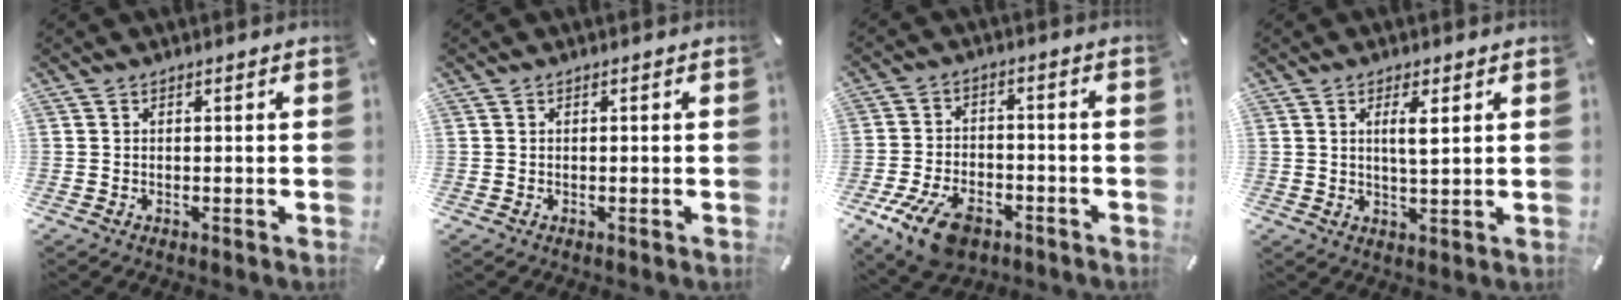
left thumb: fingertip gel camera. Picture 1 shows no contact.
{"total": 0.0}
{"total": 10.8, "force": [-6.4, 6.0, 6.4], "torque": [-0.124, 0.031, -0.113]}
{"total": 4.7, "force": [1.5, 1.3, 4.2], "torque": [-0.073, -0.004, 0.020]}